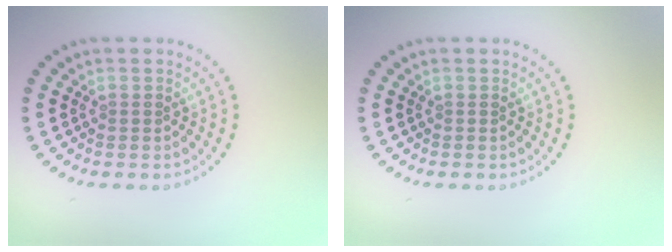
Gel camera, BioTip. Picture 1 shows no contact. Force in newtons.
{"total": 0.0}